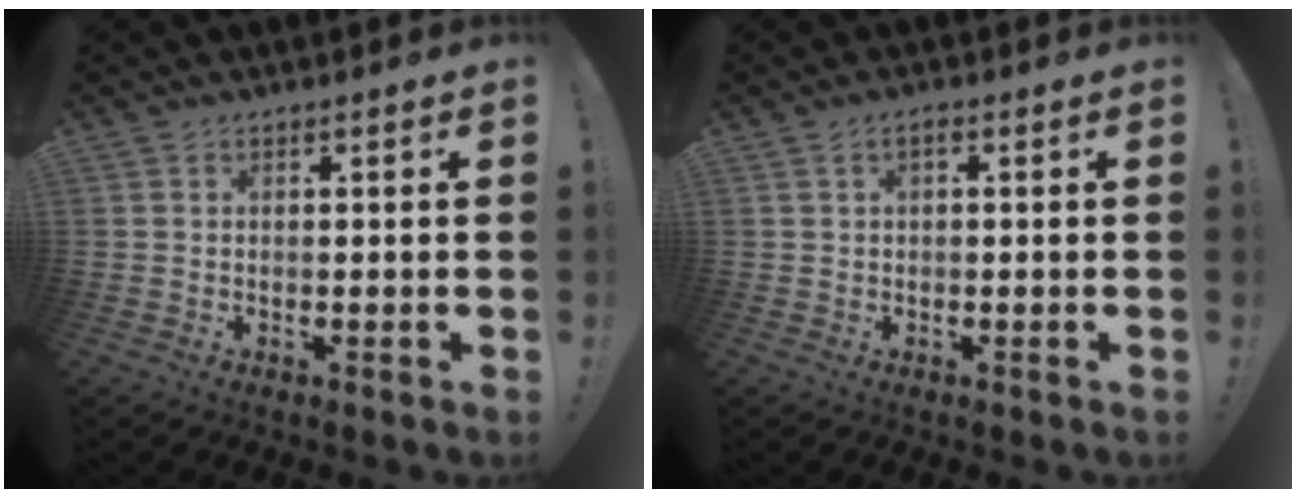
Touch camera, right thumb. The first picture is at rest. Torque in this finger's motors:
{"motor_torque": [0.05, -0.34, -0.05, 0.44, 0.03]}